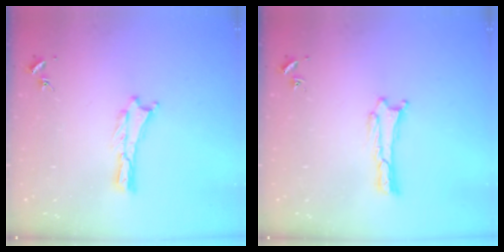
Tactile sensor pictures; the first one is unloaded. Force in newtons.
{"total": 0.0}